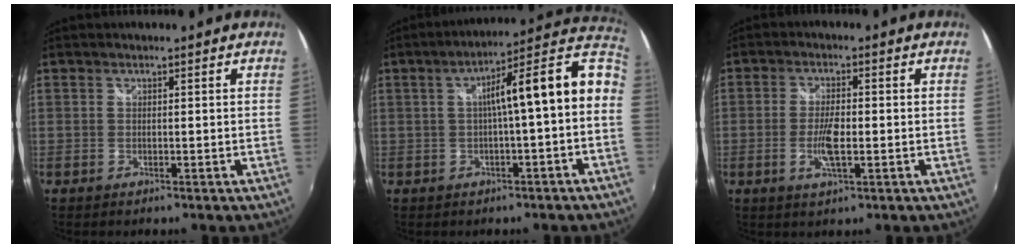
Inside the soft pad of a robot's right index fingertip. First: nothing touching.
{"total": 14.0, "force": [-0.6, 1.7, 13.9], "torque": [-0.188, 0.040, -0.003]}
{"total": 5.0, "force": [-1.0, 1.4, 4.7], "torque": [-0.096, 0.000, -0.017]}